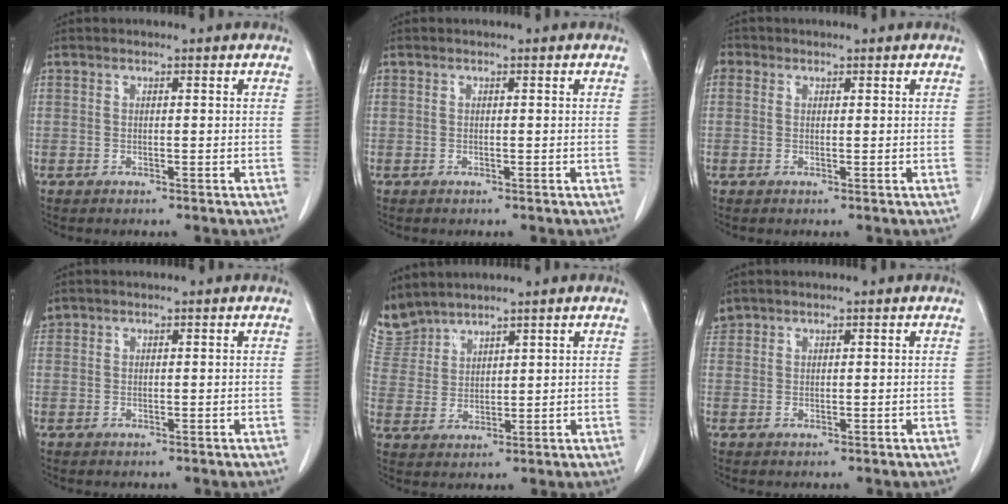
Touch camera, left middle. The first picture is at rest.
{"total": 0.0}
{"total": 1.3, "force": [0.5, 1.2, 0.2], "torque": [0.004, 0.004, 0.005]}
{"total": 1.0, "force": [0.8, 0.6, -0.2], "torque": [0.004, 0.013, 0.016]}
{"total": 6.0, "force": [5.9, 1.0, -0.4], "torque": [-0.003, 0.005, 0.135]}
{"total": 1.4, "force": [1.3, 0.5, -0.3], "torque": [0.005, 0.011, 0.027]}